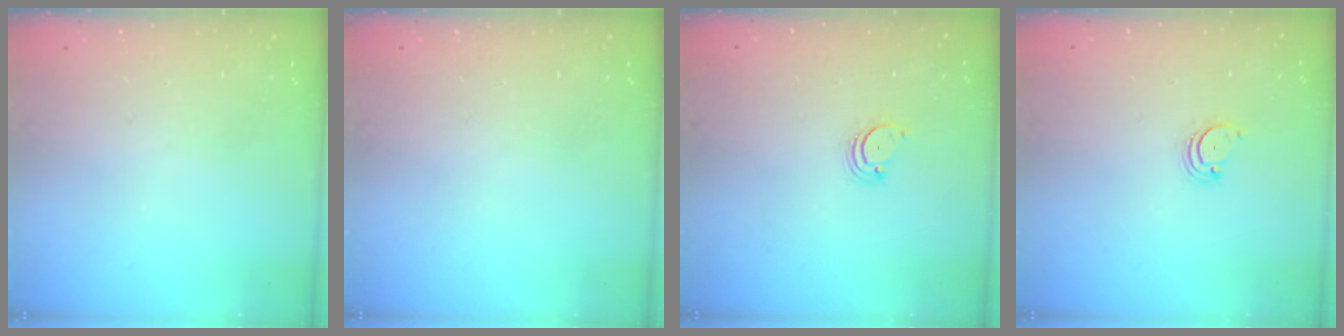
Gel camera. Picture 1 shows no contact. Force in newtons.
{"total": 0.0}
{"total": 2.6, "press": 2.5, "slide": 0.3}
{"total": 2.6, "press": 2.5, "slide": 0.3}